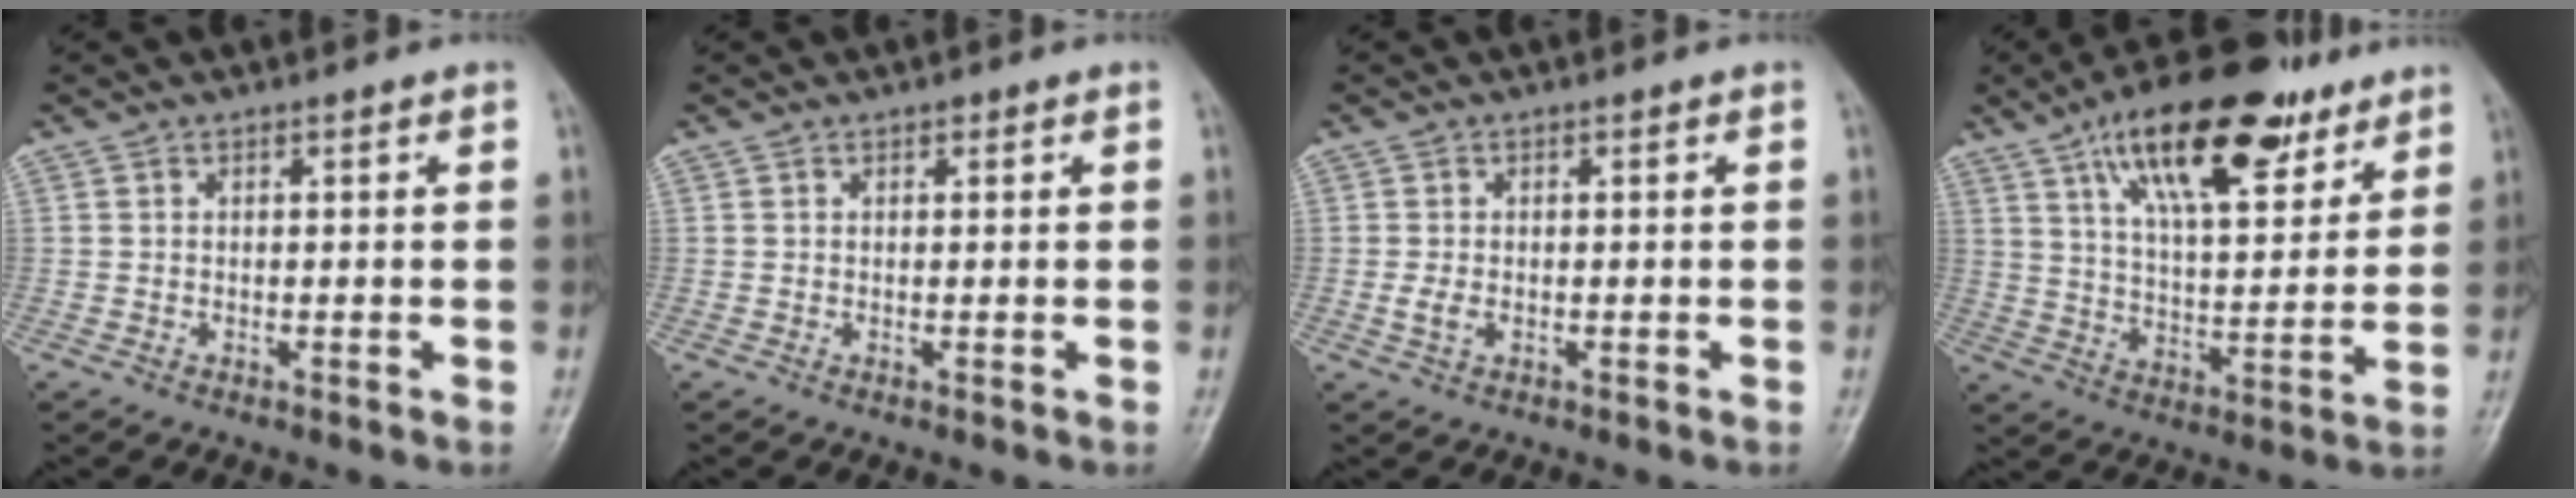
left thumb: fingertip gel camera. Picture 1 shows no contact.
{"total": 0.7, "force": [0.4, 0.4, 0.3], "torque": [0.000, -0.001, 0.004]}
{"total": 2.0, "force": [-0.3, 1.3, 1.5], "torque": [-0.033, -0.003, -0.008]}
{"total": 21.0, "force": [12.2, 8.3, 14.9], "torque": [-0.210, -0.035, 0.205]}